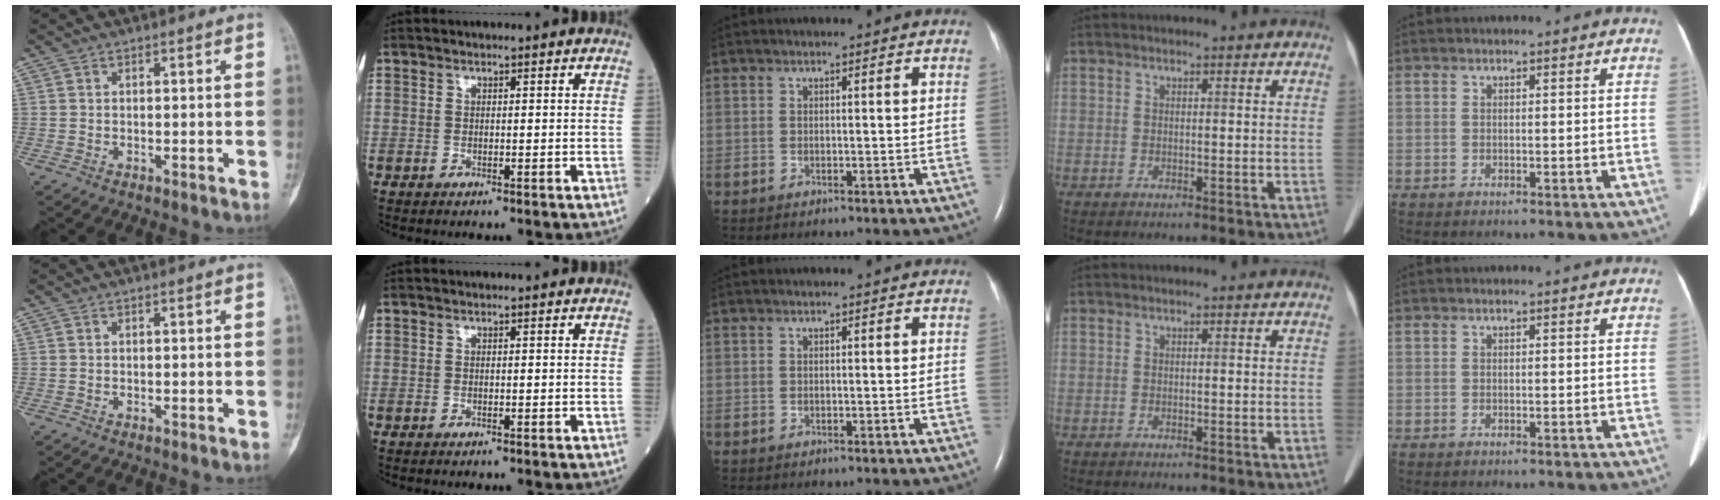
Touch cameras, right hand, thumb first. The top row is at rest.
{}